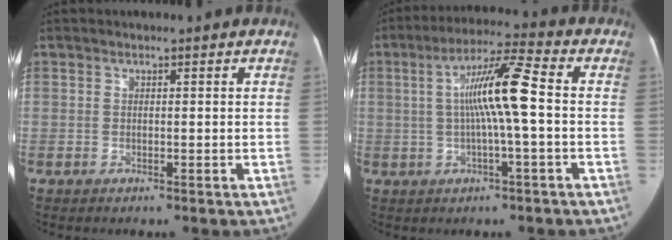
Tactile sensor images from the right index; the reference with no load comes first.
{"total": 9.9, "force": [0.1, 0.0, 9.9], "torque": [-0.181, 0.016, -0.003]}